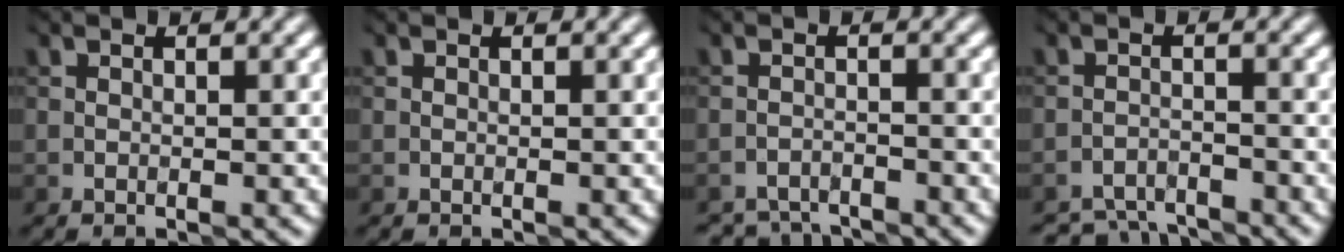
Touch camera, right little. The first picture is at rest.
{"total": 0.0}
{"total": 4.2, "force": [-4.1, 0.4, -0.1], "torque": [0.003, -0.014, -0.070]}
{"total": 5.0, "force": [-4.9, 0.7, 0.4], "torque": [-0.008, -0.018, -0.086]}